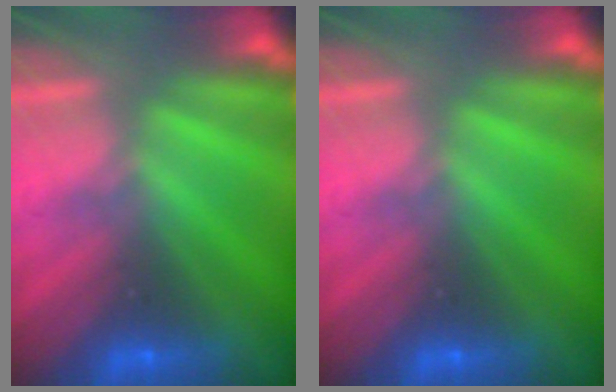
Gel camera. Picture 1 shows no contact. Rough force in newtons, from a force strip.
{"total": 0.0}